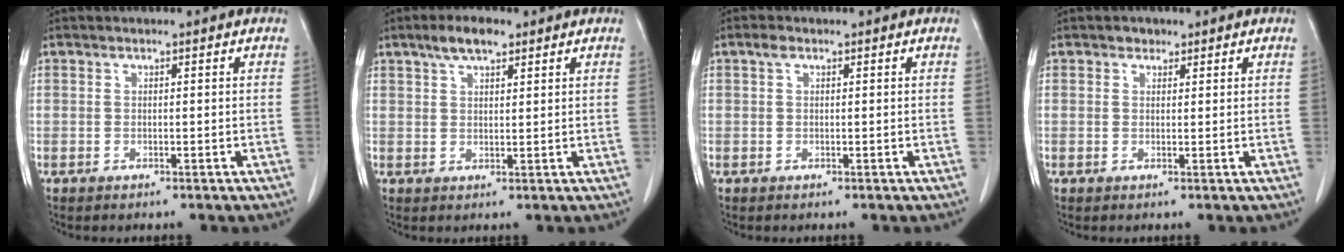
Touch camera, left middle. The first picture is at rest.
{"total": 4.6, "force": [3.1, 1.5, 3.0], "torque": [-0.060, 0.011, 0.057]}
{"total": 0.9, "force": [0.5, 0.5, 0.6], "torque": [-0.013, 0.010, 0.008]}
{"total": 1.2, "force": [0.8, 0.9, 0.2], "torque": [0.000, -0.002, 0.010]}